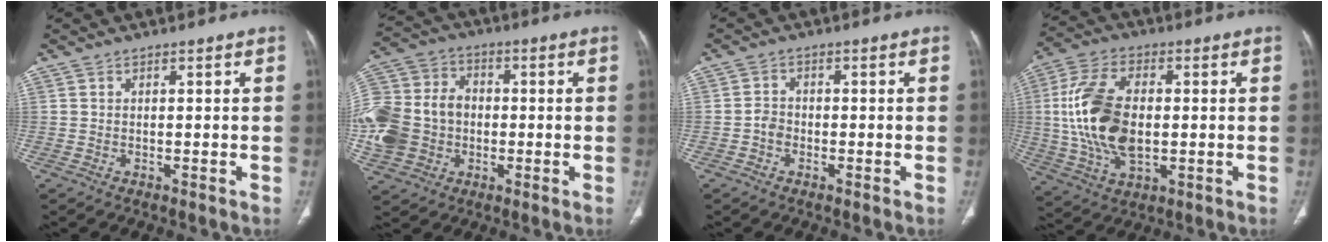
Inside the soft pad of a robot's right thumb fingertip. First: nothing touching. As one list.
[{"total": 18.6, "force": [-2.1, 15.3, 10.4], "torque": [-0.231, 0.032, -0.034]}, {"total": 2.3, "force": [-0.9, 1.9, 1.1], "torque": [-0.010, 0.011, -0.022]}, {"total": 16.9, "force": [0.3, 9.5, 14.0], "torque": [-0.286, 0.003, 0.008]}]